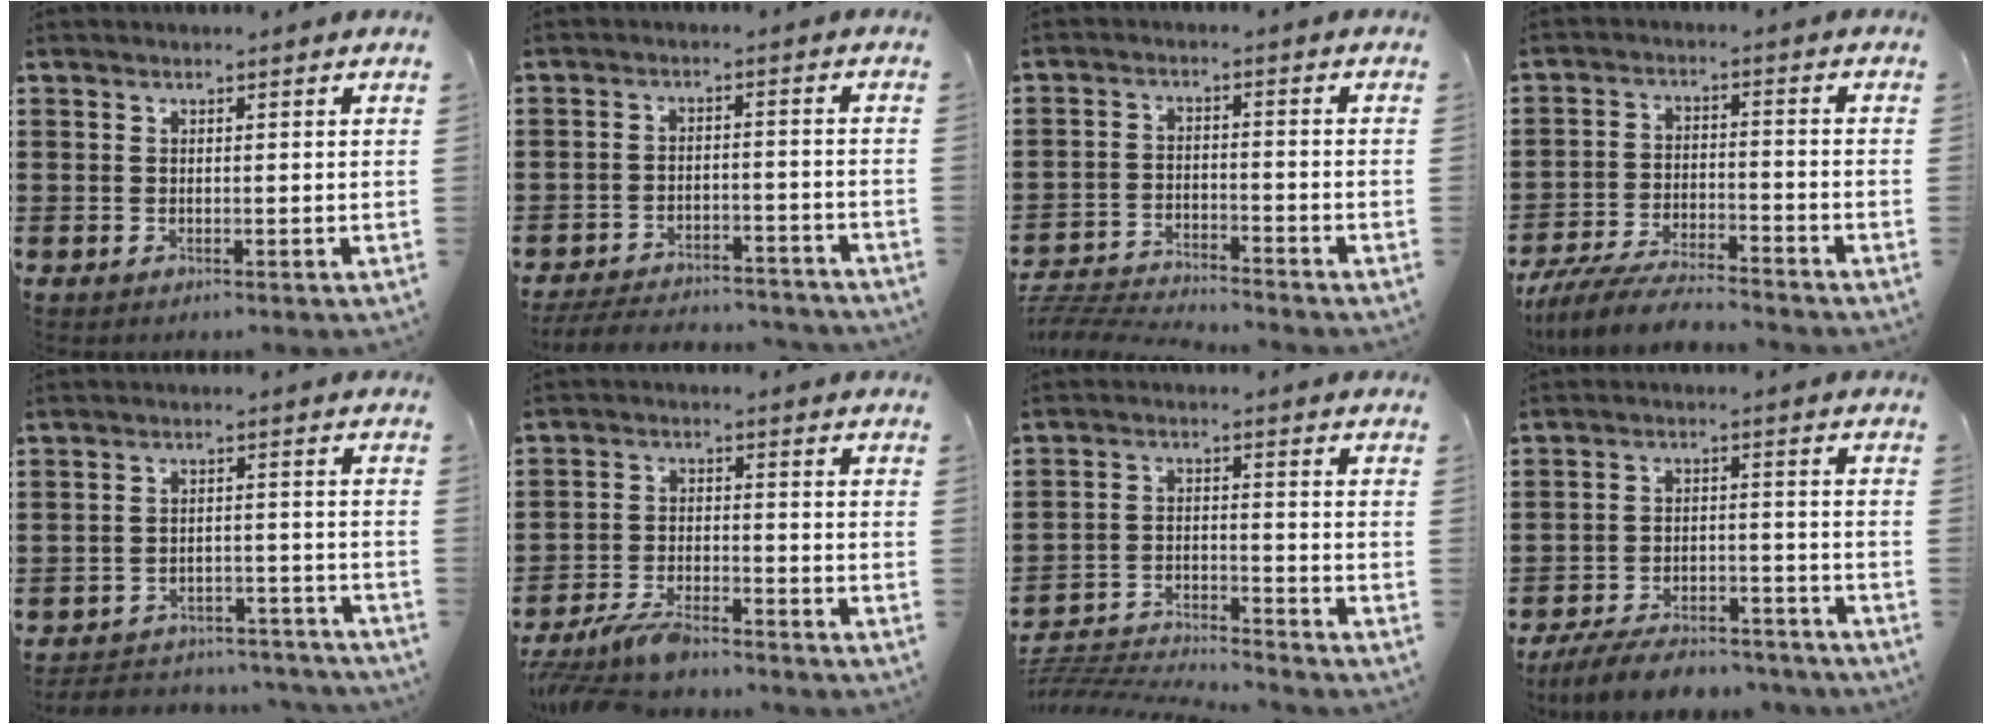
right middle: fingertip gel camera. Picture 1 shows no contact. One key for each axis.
{"total": 4.8, "fx": -4.7, "fy": 0.5, "fz": 1.0, "tx": -0.021, "ty": 0.003, "tz": -0.095}
{"total": 4.5, "fx": -4.5, "fy": 0.1, "fz": 0.4, "tx": -0.025, "ty": -0.001, "tz": -0.099}
{"total": 7.3, "fx": -6.8, "fy": 0.9, "fz": 2.6, "tx": -0.052, "ty": 0.005, "tz": -0.130}
{"total": 4.2, "fx": -4.1, "fy": 0.7, "fz": 0.2, "tx": -0.006, "ty": 0.008, "tz": -0.088}
{"total": 5.9, "fx": -5.4, "fy": 1.3, "fz": 2.0, "tx": -0.051, "ty": 0.001, "tz": -0.108}
{"total": 4.5, "fx": -4.4, "fy": 0.3, "fz": 0.5, "tx": -0.030, "ty": -0.001, "tz": -0.100}
{"total": 7.3, "fx": -6.8, "fy": 1.4, "fz": 2.3, "tx": -0.039, "ty": 0.016, "tz": -0.130}